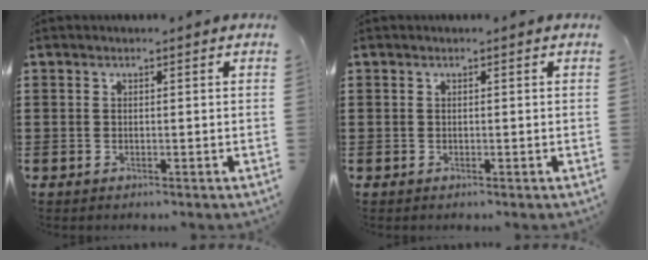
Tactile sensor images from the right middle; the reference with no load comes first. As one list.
[{"total": 0.0}]